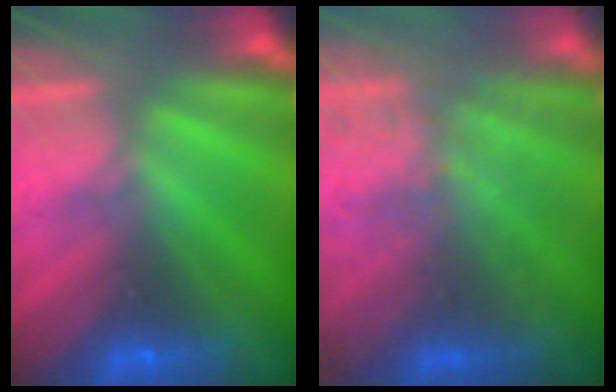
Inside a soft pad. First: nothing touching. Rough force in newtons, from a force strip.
{"total": 9.0}